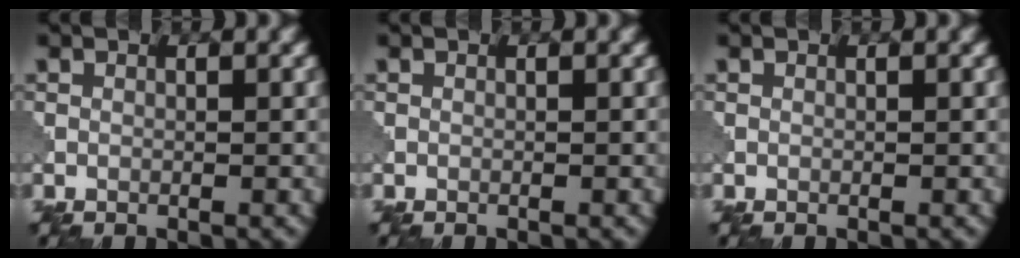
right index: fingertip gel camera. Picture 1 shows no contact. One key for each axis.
{"total": 0.0}
{"total": 0.0}